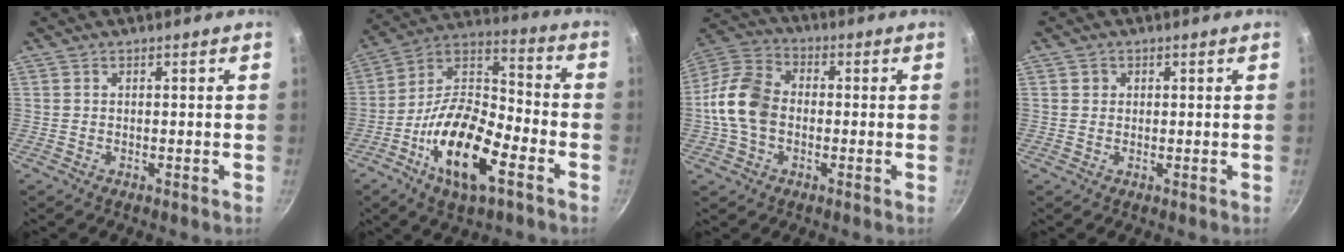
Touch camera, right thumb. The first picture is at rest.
{"total": 19.2, "force": [-8.1, 8.1, 15.4], "torque": [-0.268, 0.046, -0.162]}
{"total": 12.2, "force": [-1.2, 8.8, 8.4], "torque": [-0.145, 0.028, -0.040]}
{"total": 1.5, "force": [0.3, 1.4, 0.3], "torque": [0.001, 0.003, 0.003]}